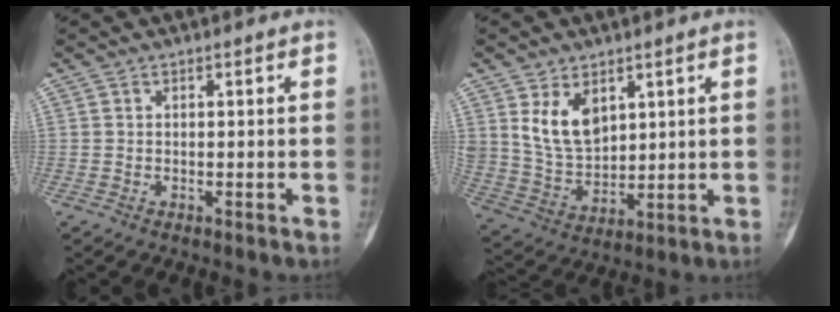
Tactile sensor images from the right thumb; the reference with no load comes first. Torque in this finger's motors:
{"motor_torque": [0.19, 1.45, 0.59, 0.14, 0.28]}